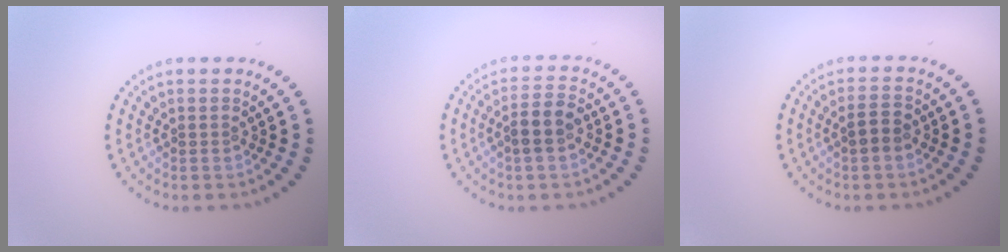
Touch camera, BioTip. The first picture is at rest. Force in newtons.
{"total": 2.9, "press": 2.8, "slide": 1.0}
{"total": 2.0, "press": 2.0, "slide": 0.3}